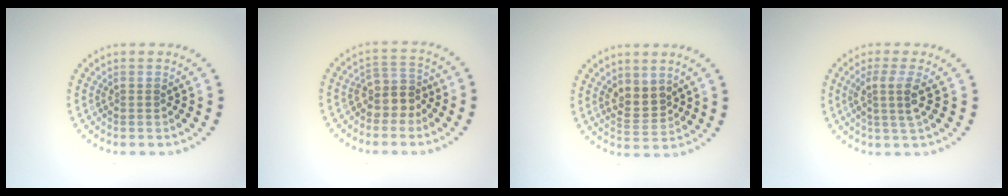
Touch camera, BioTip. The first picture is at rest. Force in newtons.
{"total": 2.8, "press": 2.3, "slide": 1.6}
{"total": 2.7, "press": 2.5, "slide": 1.0}
{"total": 2.7, "press": 2.0, "slide": 1.9}